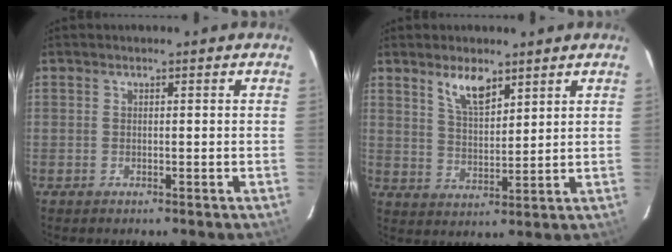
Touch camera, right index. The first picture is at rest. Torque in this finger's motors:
{"motor_torque": [0.21, 0.13, 0.10, 0.05]}